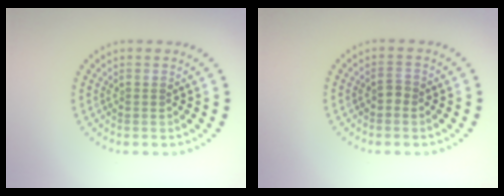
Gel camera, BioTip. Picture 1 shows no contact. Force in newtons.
{"total": 0.8, "press": 0.8, "slide": 0.2}